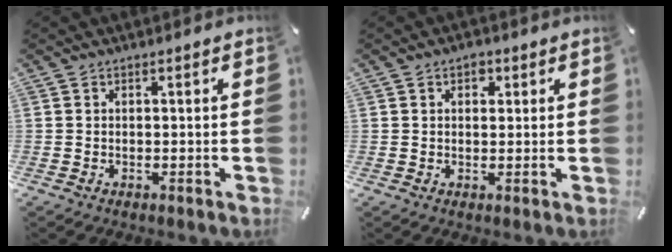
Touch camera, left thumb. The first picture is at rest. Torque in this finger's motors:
{"motor_torque": [0.14, -0.14, 0.02, 0.18, 0.00]}